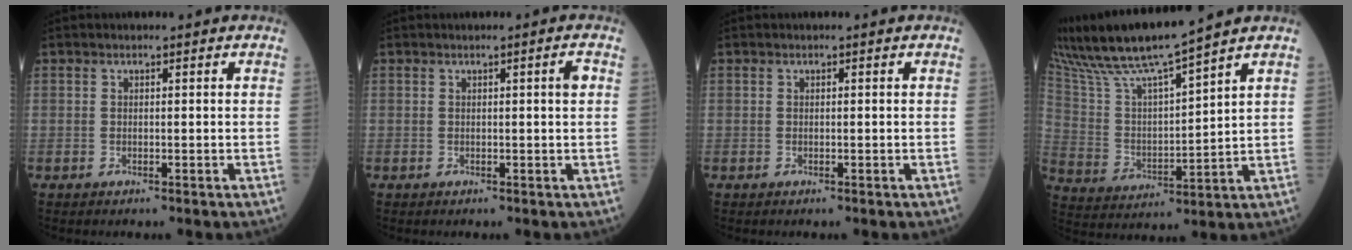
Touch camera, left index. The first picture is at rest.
{"total": 1.1, "force": [0.2, -0.1, 1.1], "torque": [-0.014, 0.002, 0.001]}
{"total": 0.0}
{"total": 13.9, "force": [12.1, -0.6, 6.8], "torque": [-0.141, 0.002, 0.234]}